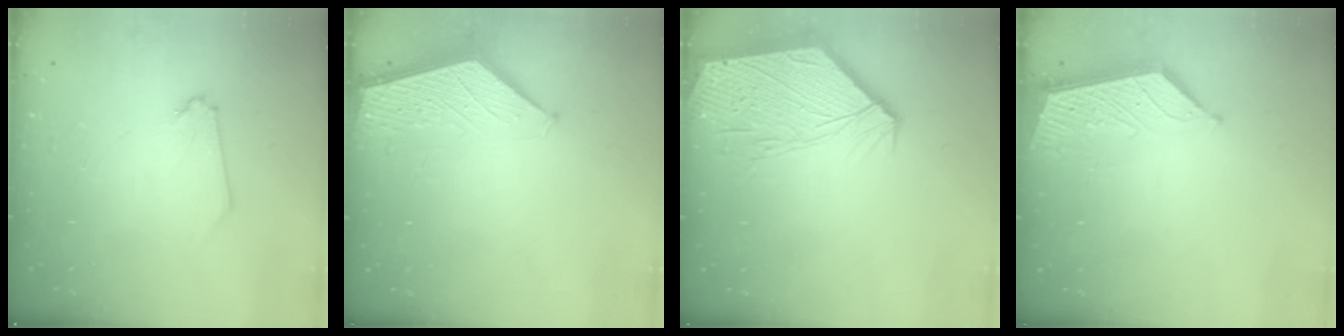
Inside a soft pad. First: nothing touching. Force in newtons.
{"total": 1.9, "press": 1.9, "slide": 0.2}
{"total": 13.0, "press": 12.9, "slide": 1.9}
{"total": 6.0, "press": 5.9, "slide": 0.5}